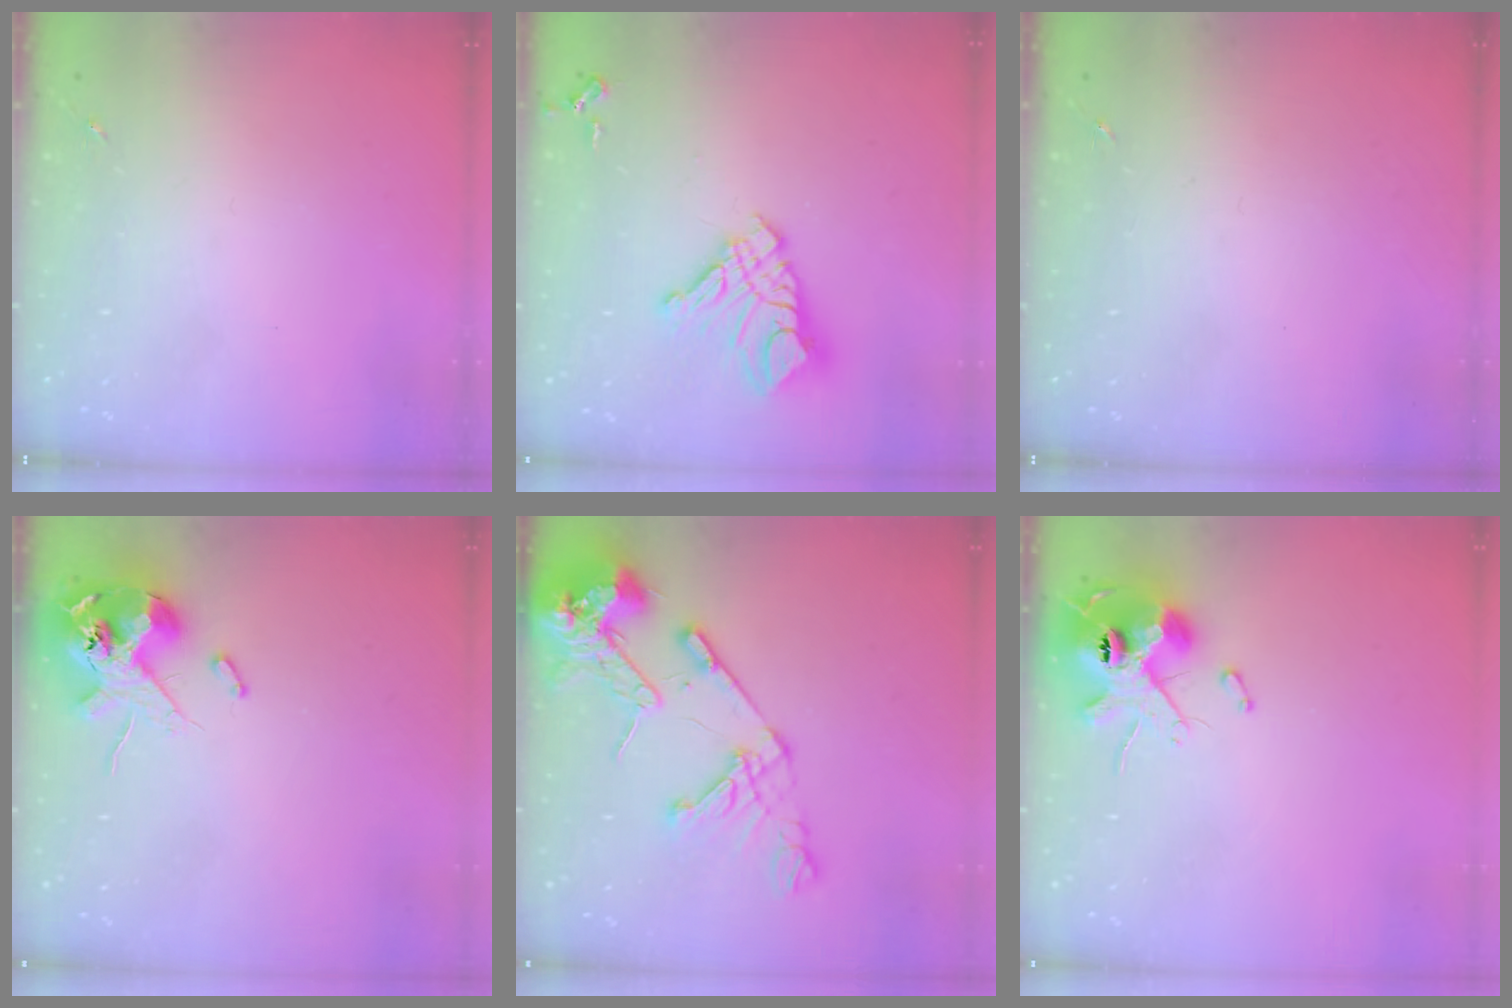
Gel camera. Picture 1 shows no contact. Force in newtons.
{"total": 14.6, "press": 14.5, "slide": 1.6}
{"total": 0.0}
{"total": 12.7, "press": 12.5, "slide": 2.2}
{"total": 19.4, "press": 19.2, "slide": 2.7}
{"total": 11.9, "press": 11.7, "slide": 1.7}